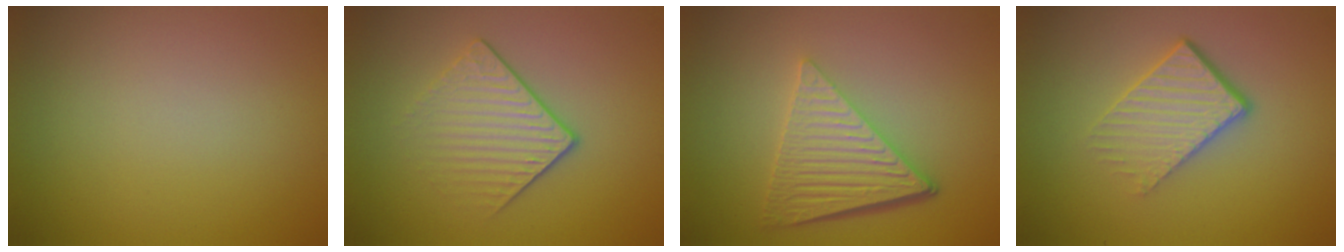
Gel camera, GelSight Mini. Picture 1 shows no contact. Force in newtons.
{"total": 3.9, "press": 2.8, "slide": 2.7}
{"total": 5.8, "press": 4.2, "slide": 4.0}
{"total": 4.4, "press": 2.8, "slide": 3.4}